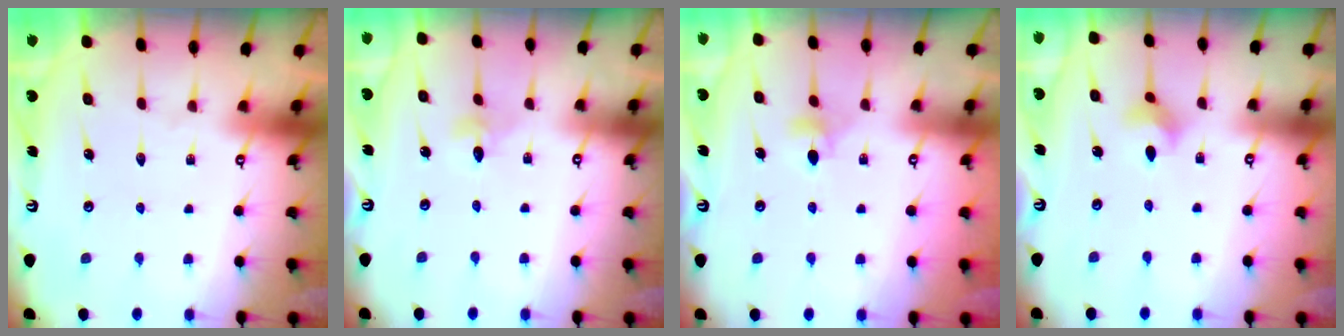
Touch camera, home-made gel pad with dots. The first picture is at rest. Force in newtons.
{"total": 2.8, "press": 2.7, "slide": 0.3}
{"total": 3.6, "press": 3.4, "slide": 1.0}
{"total": 3.8, "press": 3.8, "slide": 0.5}